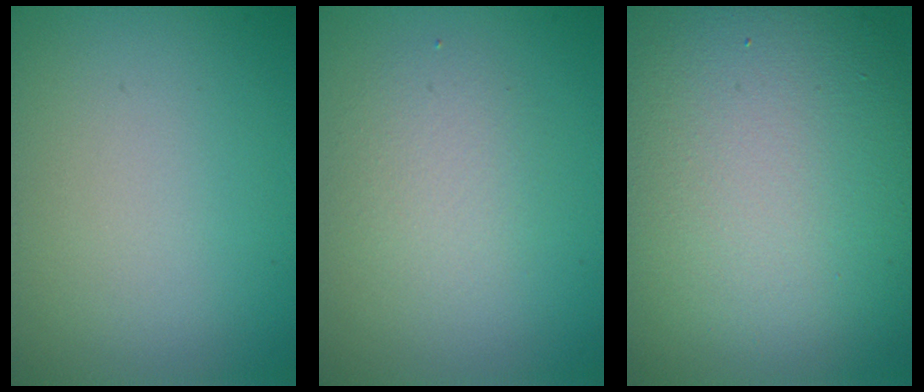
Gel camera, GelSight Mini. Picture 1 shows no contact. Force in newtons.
{"total": 2.0, "press": 2.0, "slide": 0.1}
{"total": 15.3, "press": 15.2, "slide": 1.2}